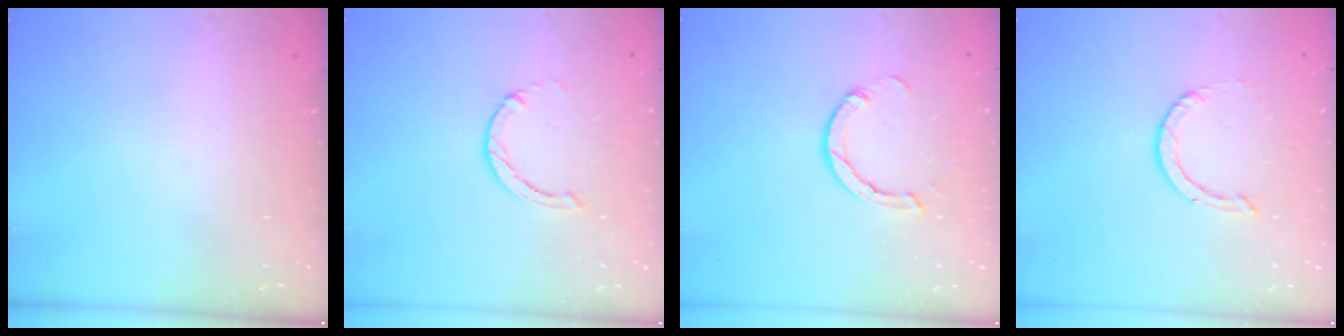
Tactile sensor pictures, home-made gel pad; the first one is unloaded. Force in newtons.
{"total": 0.6, "press": 0.6, "slide": 0.2}
{"total": 3.4, "press": 3.4, "slide": 0.2}
{"total": 0.8, "press": 0.8, "slide": 0.1}